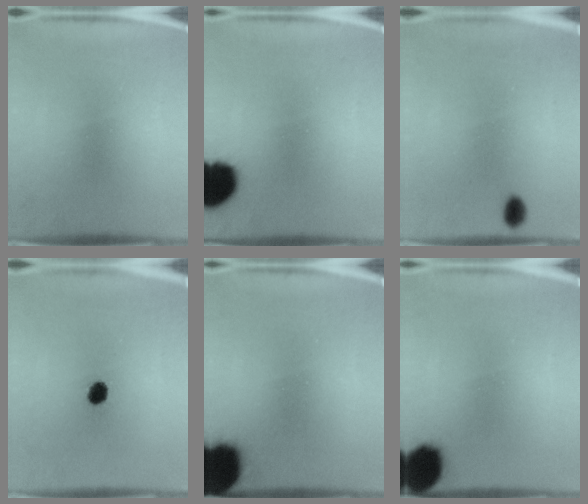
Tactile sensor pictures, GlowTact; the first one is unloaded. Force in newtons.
{"total": 13.1}
{"total": 1.7}
{"total": 3.9}
{"total": 18.9}
{"total": 13.2}